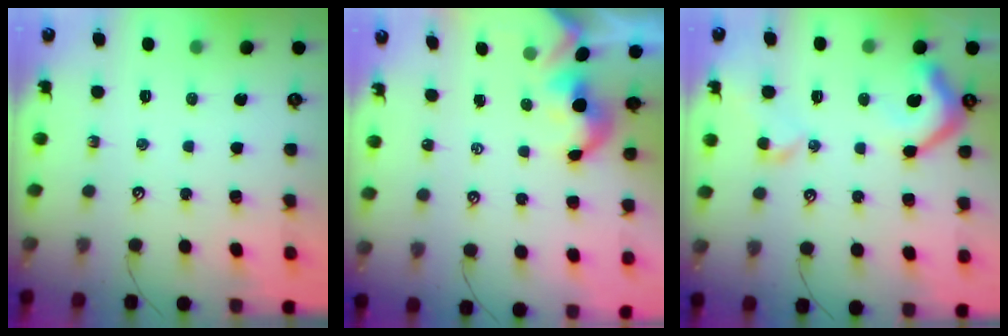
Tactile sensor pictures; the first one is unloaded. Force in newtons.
{"total": 1.8, "press": 1.8, "slide": 0.2}
{"total": 10.0, "press": 9.9, "slide": 1.2}